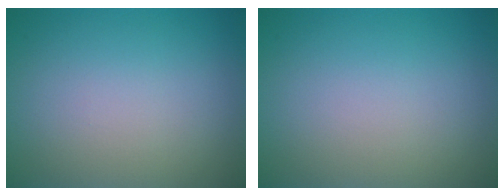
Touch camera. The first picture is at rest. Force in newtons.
{"total": 0.0}